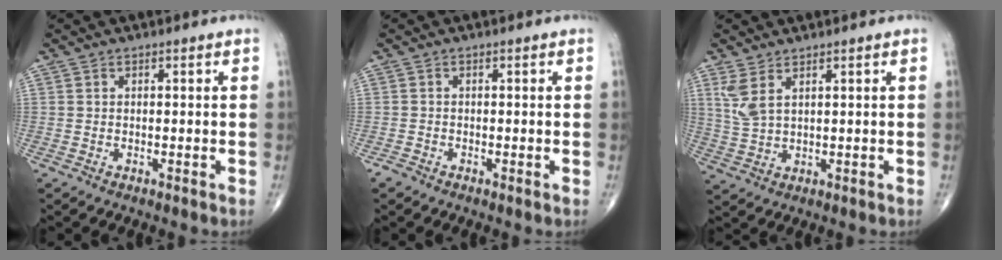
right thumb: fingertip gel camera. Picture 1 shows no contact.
{"total": 0.8, "force": [-0.7, 0.4, 0.3], "torque": [-0.007, -0.002, -0.017]}
{"total": 4.7, "force": [2.4, 1.7, 3.6], "torque": [-0.085, -0.007, 0.061]}